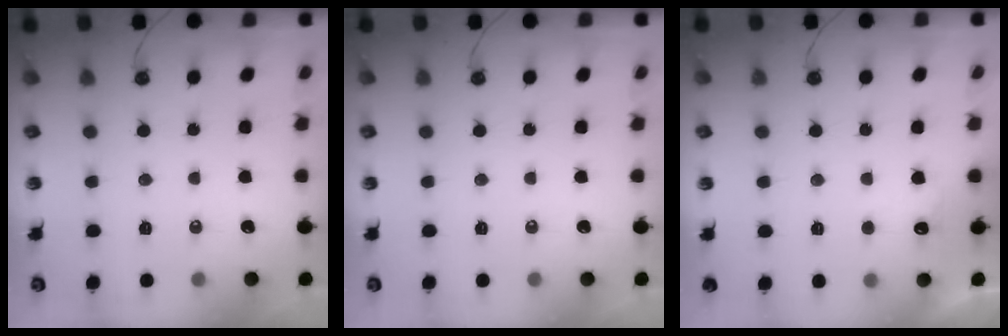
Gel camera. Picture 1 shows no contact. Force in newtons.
{"total": 0.0}
{"total": 3.8, "press": 3.7, "slide": 1.1}